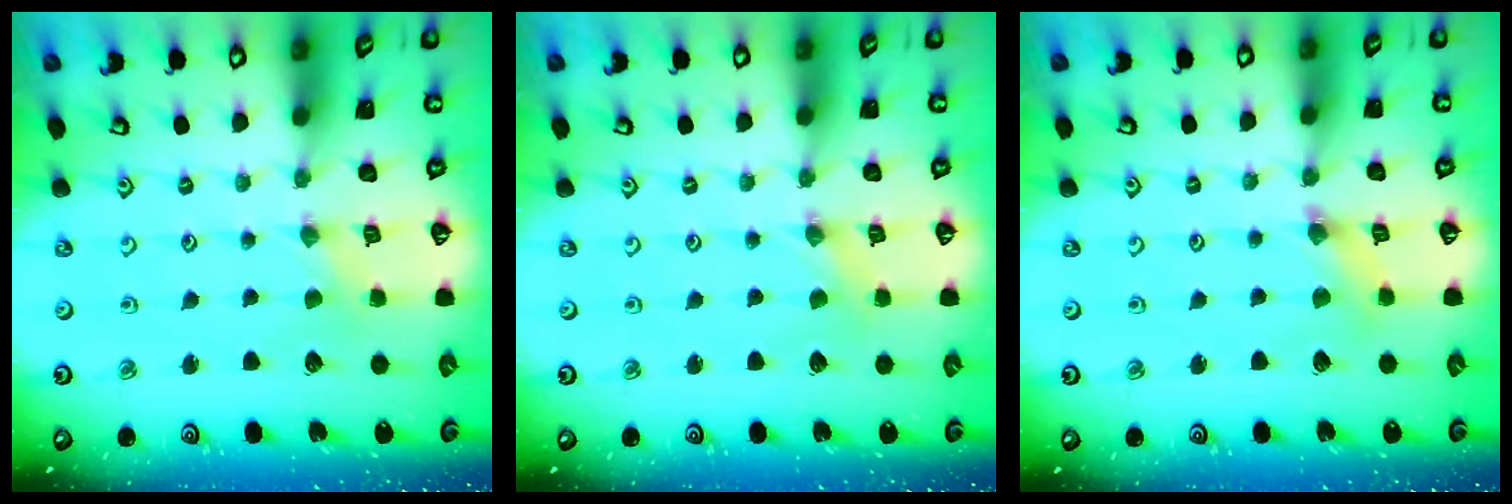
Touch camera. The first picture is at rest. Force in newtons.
{"total": 0.0}
{"total": 2.7, "press": 2.7, "slide": 0.3}